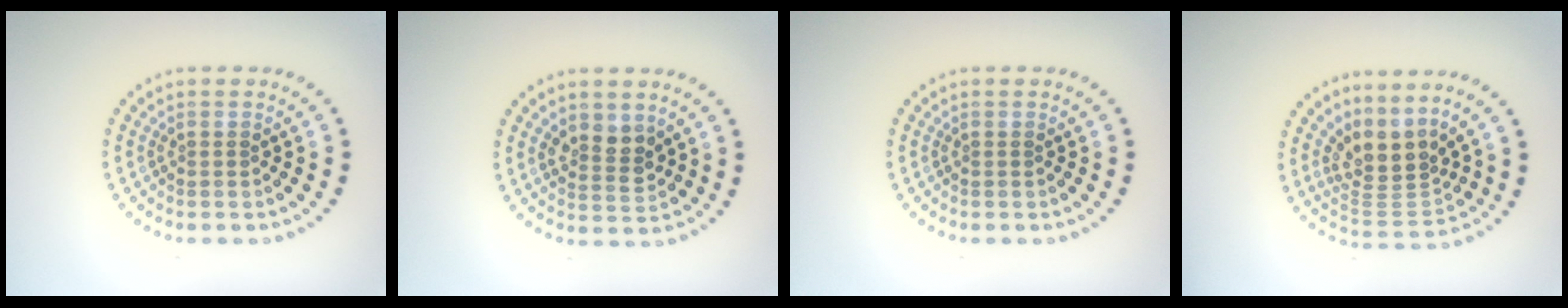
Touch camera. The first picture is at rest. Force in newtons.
{"total": 2.5, "press": 2.3, "slide": 0.9}
{"total": 0.0}
{"total": 4.0, "press": 2.7, "slide": 2.9}